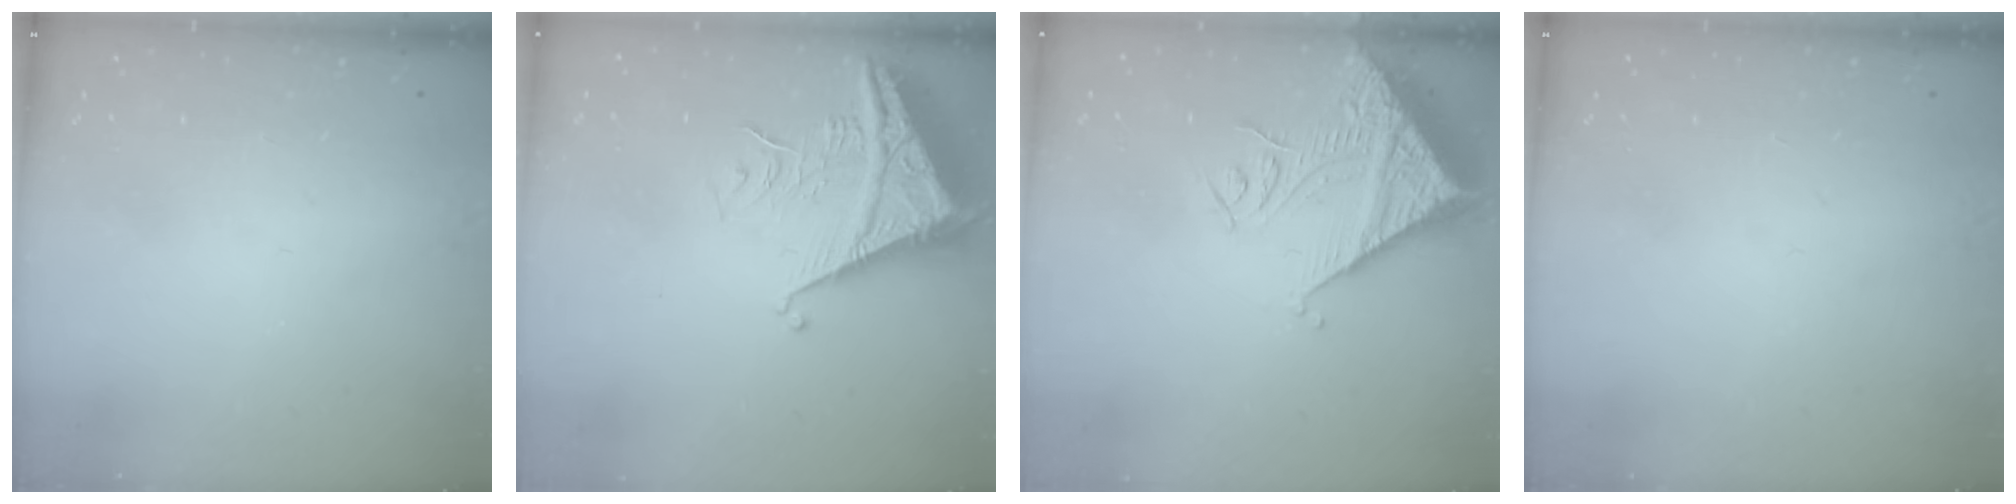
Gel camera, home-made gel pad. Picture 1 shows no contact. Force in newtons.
{"total": 7.0, "press": 7.0, "slide": 0.8}
{"total": 13.5, "press": 13.4, "slide": 1.7}
{"total": 0.0}